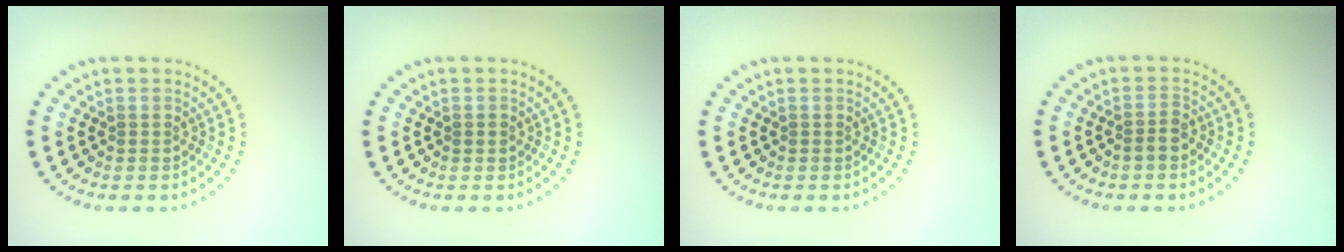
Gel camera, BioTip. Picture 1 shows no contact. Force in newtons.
{"total": 0.5, "press": 0.5, "slide": 0.1}
{"total": 0.0}
{"total": 1.3, "press": 1.1, "slide": 0.7}